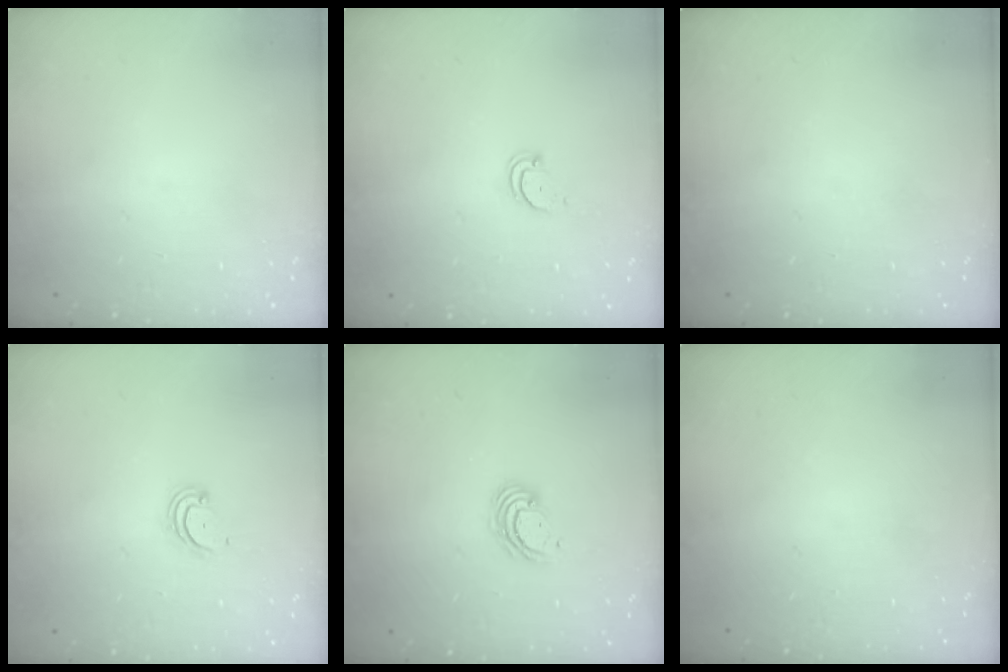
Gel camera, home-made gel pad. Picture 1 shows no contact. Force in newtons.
{"total": 2.4, "press": 2.4, "slide": 0.2}
{"total": 0.0}
{"total": 2.9, "press": 2.9, "slide": 0.3}
{"total": 4.0, "press": 3.9, "slide": 0.3}
{"total": 0.0}